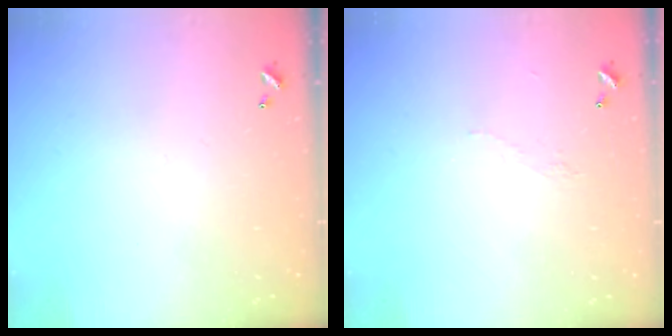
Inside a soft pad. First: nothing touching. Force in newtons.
{"total": 2.9, "press": 2.9, "slide": 0.5}